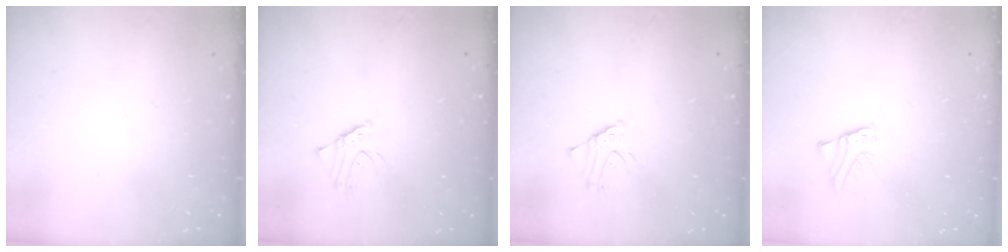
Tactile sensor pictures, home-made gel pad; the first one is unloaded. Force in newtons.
{"total": 2.5, "press": 2.5, "slide": 0.2}
{"total": 2.5, "press": 2.5, "slide": 0.2}
{"total": 2.3, "press": 2.3, "slide": 0.2}